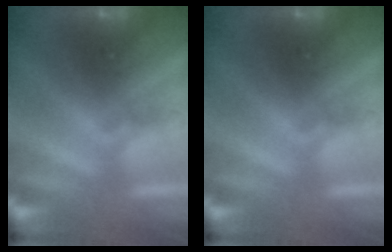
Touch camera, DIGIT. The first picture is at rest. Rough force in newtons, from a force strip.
{"total": 0.0}